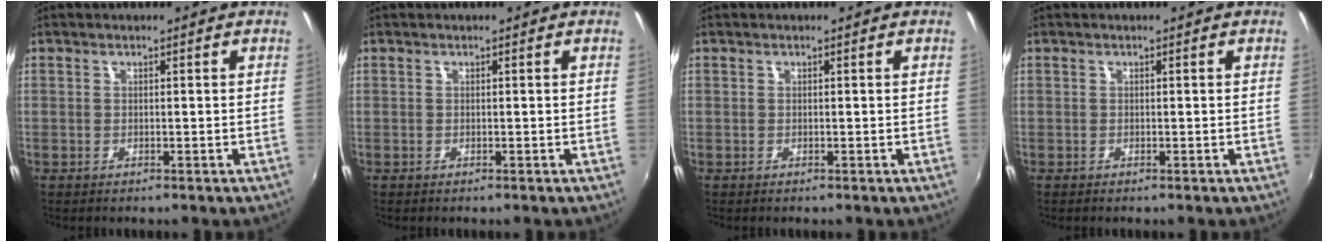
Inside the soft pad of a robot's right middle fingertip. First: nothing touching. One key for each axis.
{"total": 0.0}
{"total": 0.0}
{"total": 0.0}